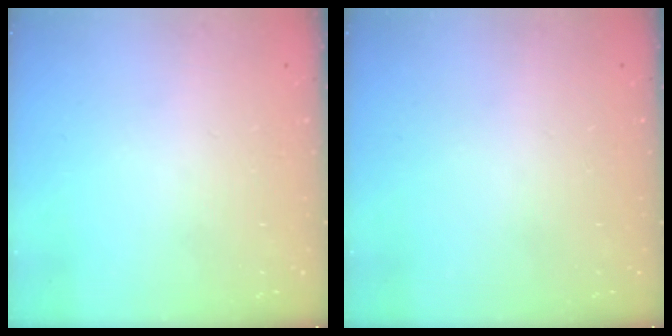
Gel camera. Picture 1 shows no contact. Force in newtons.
{"total": 0.0}